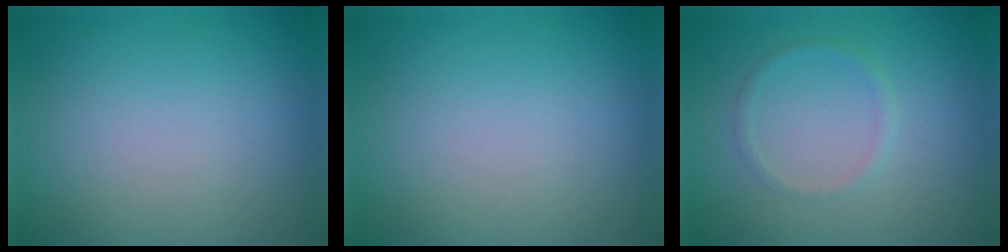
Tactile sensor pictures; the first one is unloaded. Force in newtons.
{"total": 0.0}
{"total": 1.0, "press": 0.9, "slide": 0.0}